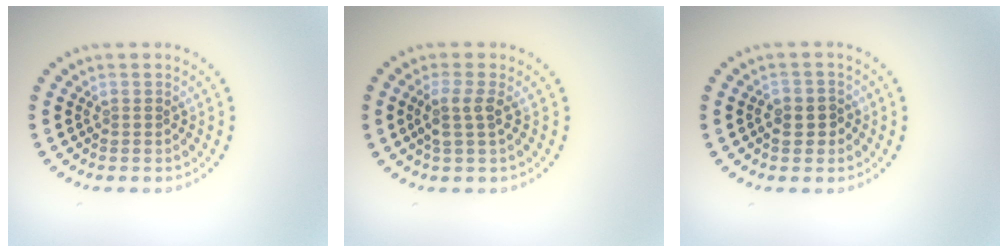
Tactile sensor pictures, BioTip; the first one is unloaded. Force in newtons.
{"total": 2.0, "press": 1.7, "slide": 1.1}
{"total": 2.3, "press": 2.1, "slide": 0.8}